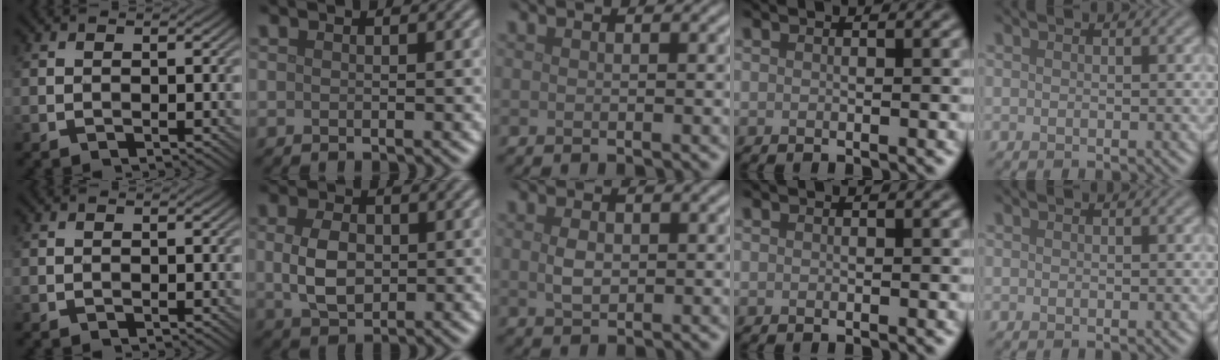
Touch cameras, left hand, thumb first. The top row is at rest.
{"index": {"total": 4.2, "force": [0.1, 2.8, 3.1], "torque": [-0.066, 0.000, 0.002]}, "middle": {"total": 1.7, "force": [0.2, 1.1, 1.3], "torque": [-0.030, -0.001, 0.005]}}